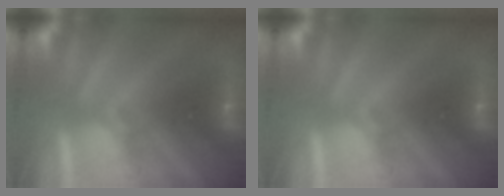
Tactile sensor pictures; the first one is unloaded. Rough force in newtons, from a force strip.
{"total": 0.0}